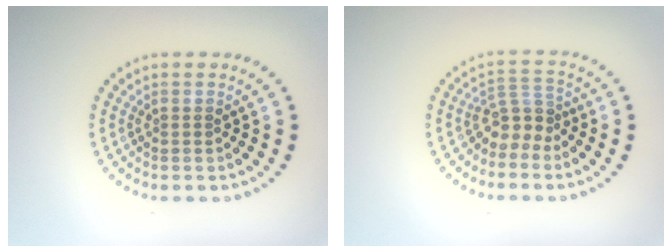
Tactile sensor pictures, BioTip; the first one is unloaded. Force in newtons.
{"total": 2.9, "press": 2.0, "slide": 2.1}